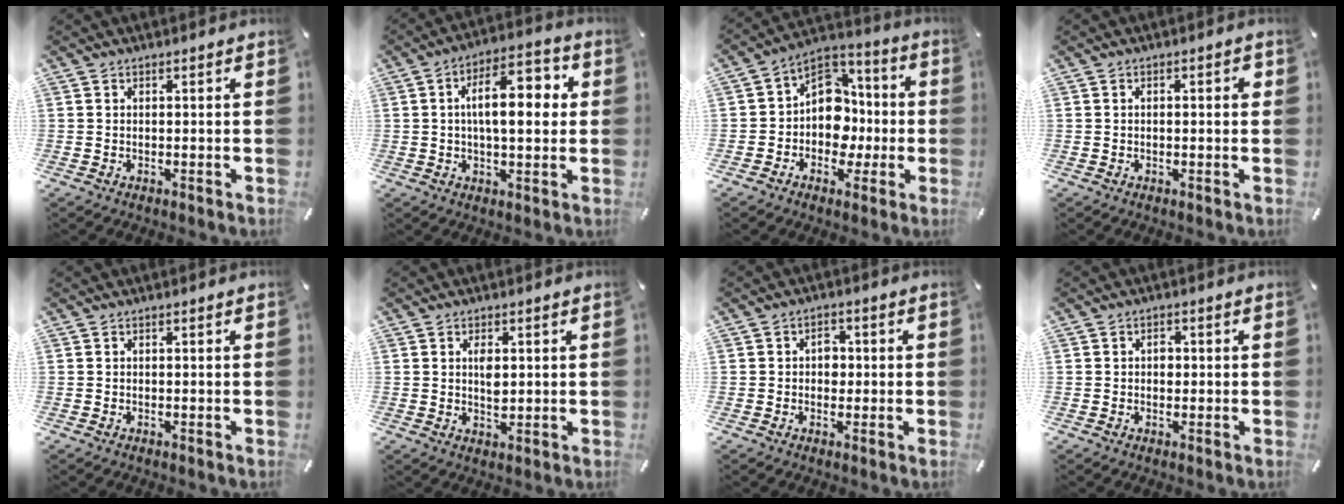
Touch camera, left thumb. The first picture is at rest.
{"total": 12.5, "force": [2.0, 5.9, 10.8], "torque": [-0.170, 0.001, 0.026]}
{"total": 12.4, "force": [-1.5, 10.9, 5.6], "torque": [-0.098, 0.008, -0.019]}
{"total": 2.0, "force": [0.0, 0.8, 1.9], "torque": [-0.026, 0.002, -0.004]}
{"total": 0.0}
{"total": 3.4, "force": [0.6, 1.8, 2.8], "torque": [-0.044, 0.000, 0.006]}
{"total": 3.3, "force": [0.0, 2.6, 2.1], "torque": [-0.016, -0.001, -0.009]}
{"total": 2.0, "force": [0.0, 1.5, 1.3], "torque": [-0.010, -0.001, -0.005]}